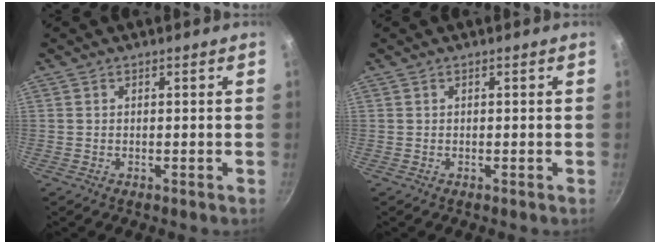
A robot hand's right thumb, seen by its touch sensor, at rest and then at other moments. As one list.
[{"total": 0.0}]